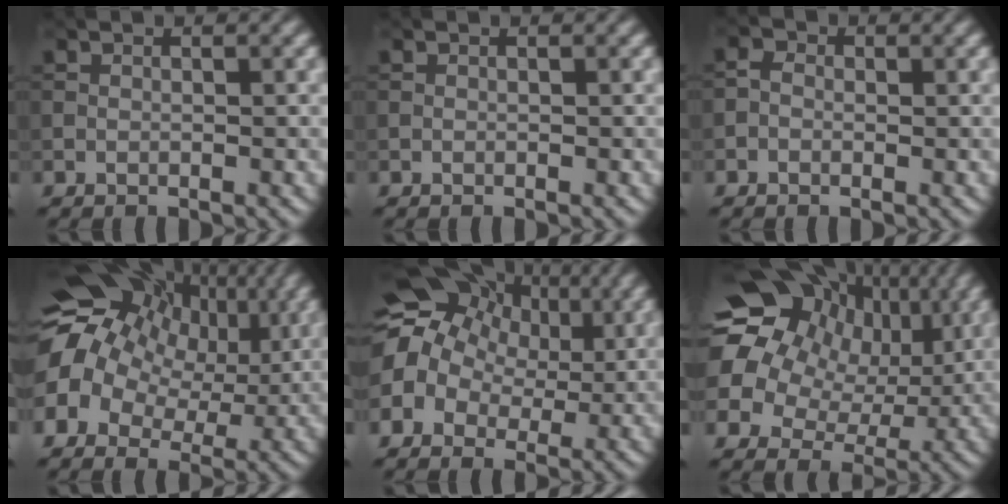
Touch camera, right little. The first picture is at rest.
{"total": 0.0}
{"total": 1.5, "force": [-0.3, 1.3, 0.6], "torque": [-0.012, 0.001, -0.014]}
{"total": 15.9, "force": [3.6, 12.3, 9.5], "torque": [-0.189, 0.029, 0.047]}
{"total": 11.7, "force": [3.5, 9.2, 6.3], "torque": [-0.134, 0.038, 0.033]}
{"total": 18.6, "force": [6.6, 14.4, 9.7], "torque": [-0.206, 0.051, 0.085]}